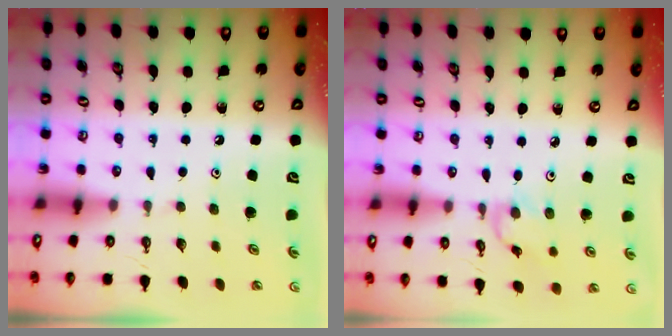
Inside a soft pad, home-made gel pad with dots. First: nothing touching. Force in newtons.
{"total": 2.6, "press": 2.6, "slide": 0.2}